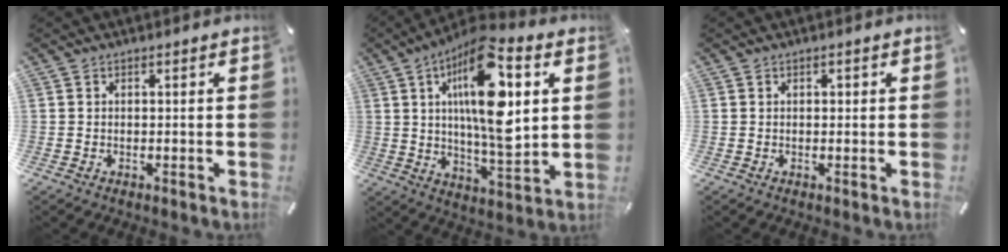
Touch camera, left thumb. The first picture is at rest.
{"total": 20.8, "force": [5.6, 7.3, 18.6], "torque": [-0.344, -0.029, 0.077]}
{"total": 0.5, "force": [0.0, 0.5, 0.1], "torque": [-0.004, 0.003, 0.000]}